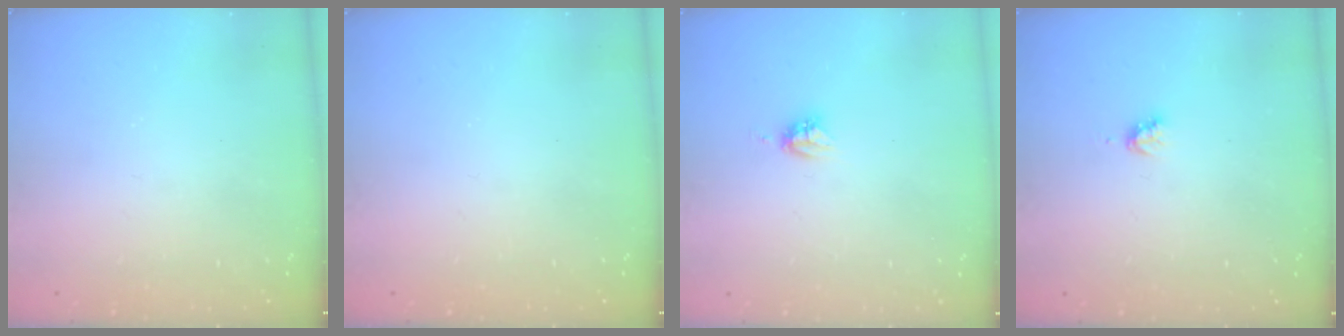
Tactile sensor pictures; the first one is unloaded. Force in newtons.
{"total": 0.0}
{"total": 4.1, "press": 4.1, "slide": 0.2}
{"total": 2.8, "press": 2.8, "slide": 0.3}